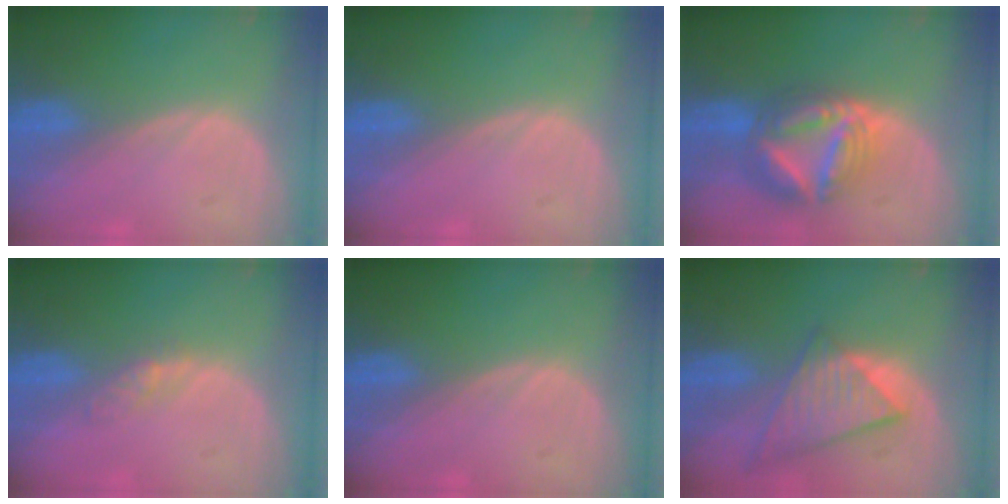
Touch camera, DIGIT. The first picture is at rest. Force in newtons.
{"total": 0.0}
{"total": 9.2, "press": 9.1, "slide": 0.9}
{"total": 2.6, "press": 2.3, "slide": 1.3}
{"total": 0.0}
{"total": 9.1, "press": 7.9, "slide": 4.5}